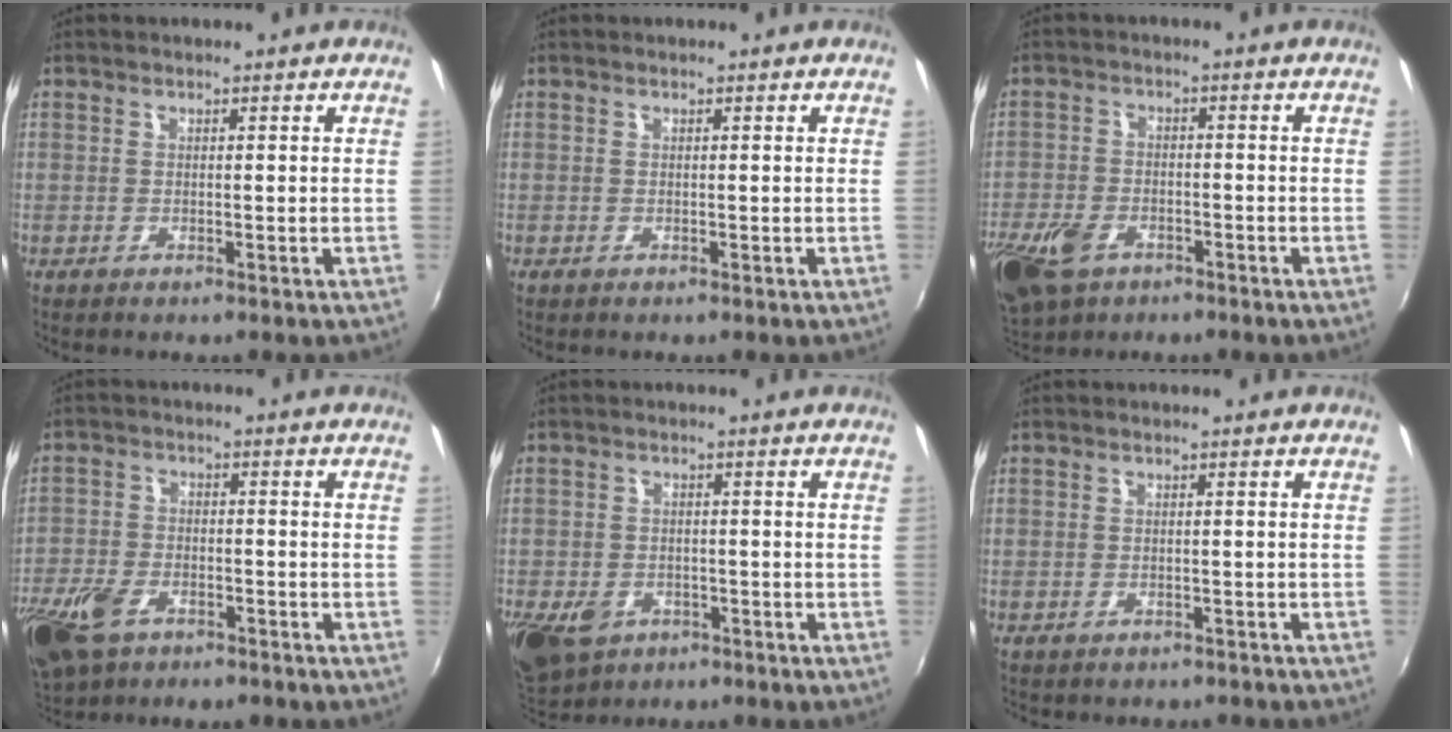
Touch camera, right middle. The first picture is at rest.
{"total": 0.0}
{"total": 12.5, "force": [-6.9, 7.7, 7.0], "torque": [-0.184, -0.024, -0.125]}
{"total": 12.1, "force": [-7.0, 6.8, 7.0], "torque": [-0.182, -0.022, -0.133]}
{"total": 9.8, "force": [-5.1, 6.6, 5.1], "torque": [-0.126, -0.022, -0.084]}
{"total": 3.0, "force": [-2.6, 1.1, 0.9], "torque": [-0.022, -0.012, -0.031]}